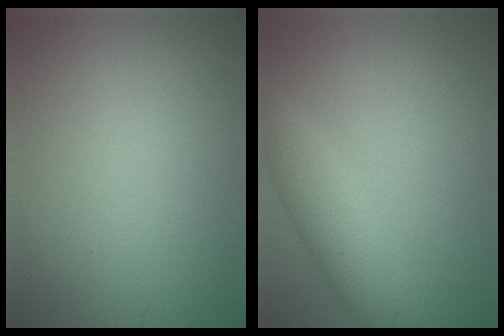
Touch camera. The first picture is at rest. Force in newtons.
{"total": 3.8, "press": 3.8, "slide": 0.1}